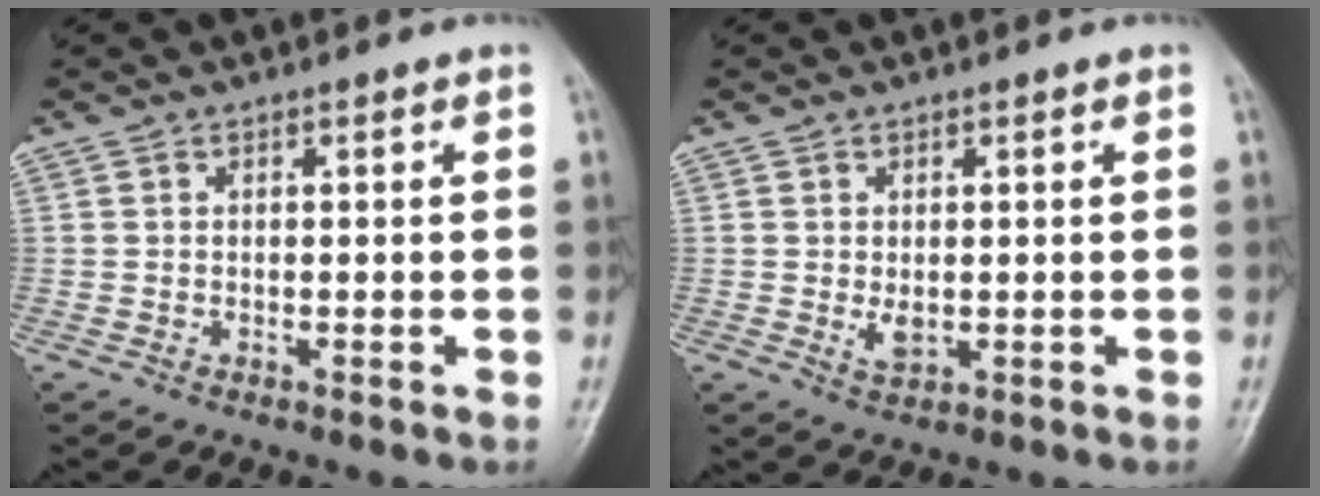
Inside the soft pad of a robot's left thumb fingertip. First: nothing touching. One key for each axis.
{"total": 2.6, "fx": 0.0, "fy": 1.6, "fz": 2.1, "tx": -0.033, "ty": -0.007, "tz": 0.004}